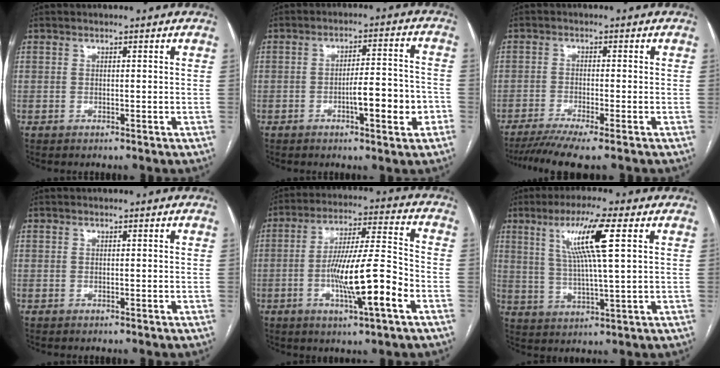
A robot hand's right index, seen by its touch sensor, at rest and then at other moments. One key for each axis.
{"total": 8.5, "fx": -3.2, "fy": 1.6, "fz": 7.7, "tx": -0.113, "ty": 0.016, "tz": -0.043}
{"total": 7.3, "fx": -5.8, "fy": -0.4, "fz": 4.4, "tx": -0.066, "ty": -0.015, "tz": -0.094}
{"total": 0.0}
{"total": 14.1, "fx": -4.6, "fy": 1.0, "fz": 13.3, "tx": -0.231, "ty": 0.001, "tz": -0.077}
{"total": 10.4, "fx": 3.9, "fy": -0.1, "fz": 9.6, "tx": -0.180, "ty": 0.008, "tz": 0.072}